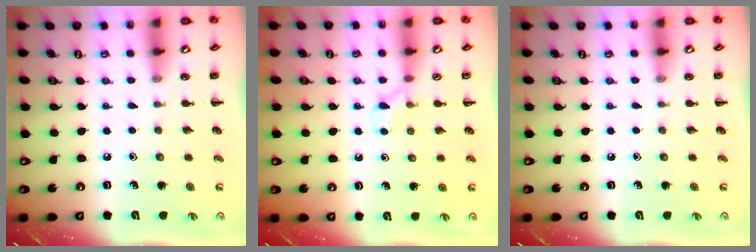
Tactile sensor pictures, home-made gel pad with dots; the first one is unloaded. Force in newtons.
{"total": 3.6, "press": 3.4, "slide": 1.3}
{"total": 0.0}